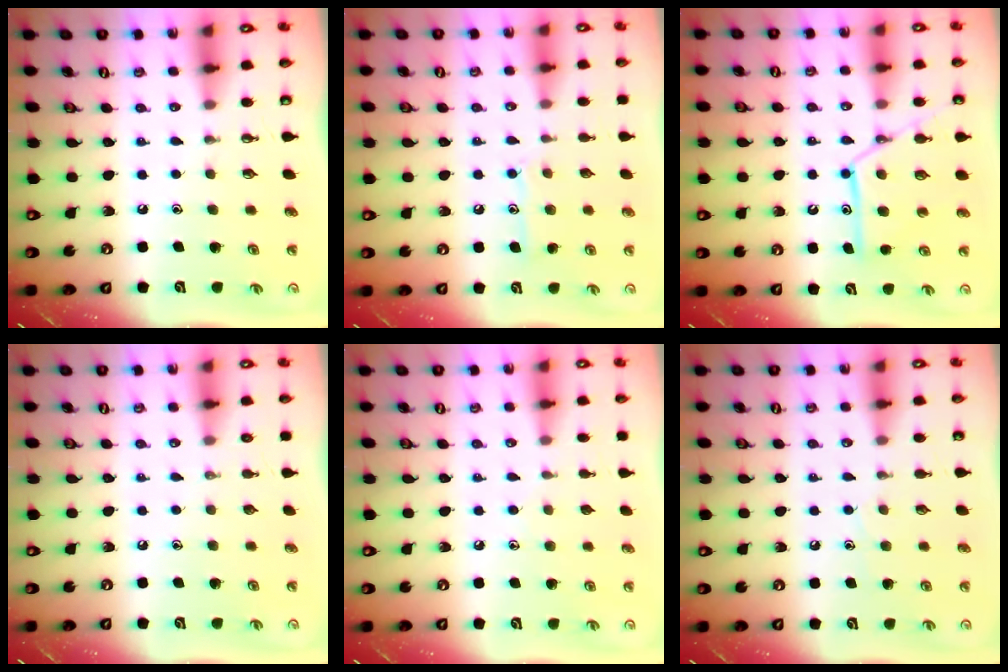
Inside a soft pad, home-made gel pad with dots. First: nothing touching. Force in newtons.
{"total": 8.5, "press": 8.5, "slide": 0.5}
{"total": 14.2, "press": 14.2, "slide": 1.1}
{"total": 0.0}
{"total": 6.9, "press": 6.9, "slide": 0.7}
{"total": 5.5, "press": 5.5, "slide": 0.6}